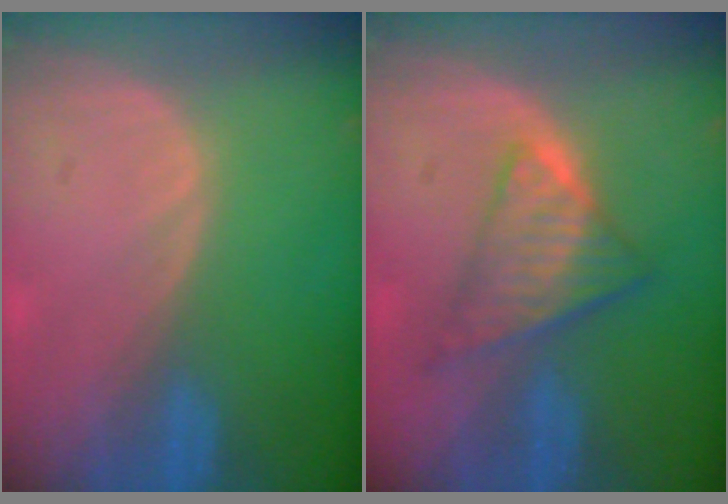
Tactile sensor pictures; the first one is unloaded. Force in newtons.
{"total": 6.9, "press": 6.1, "slide": 3.2}